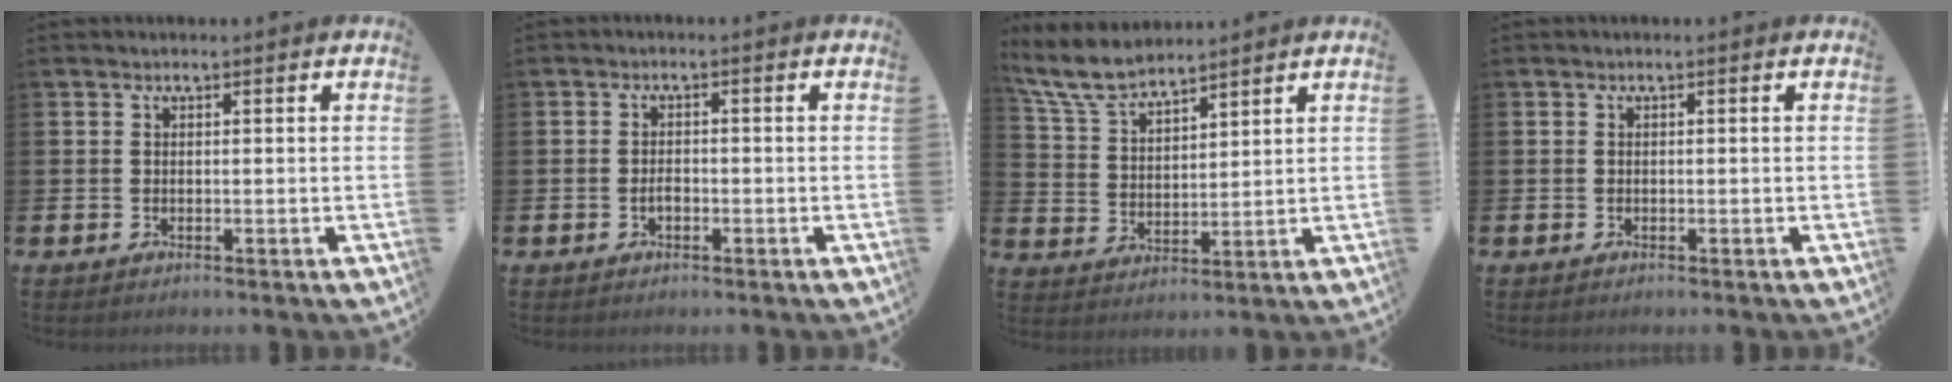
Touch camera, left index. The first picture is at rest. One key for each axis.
{"total": 1.4, "fx": -0.6, "fy": 0.8, "fz": 1.0, "tx": -0.018, "ty": 0.002, "tz": -0.012}
{"total": 7.4, "fx": 6.8, "fy": 1.6, "fz": 2.5, "tx": -0.079, "ty": -0.024, "tz": 0.127}
{"total": 0.0}